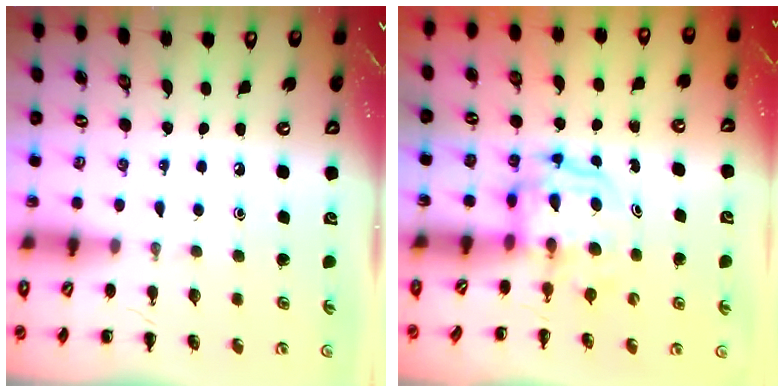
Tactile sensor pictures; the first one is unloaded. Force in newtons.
{"total": 3.7, "press": 3.6, "slide": 0.4}